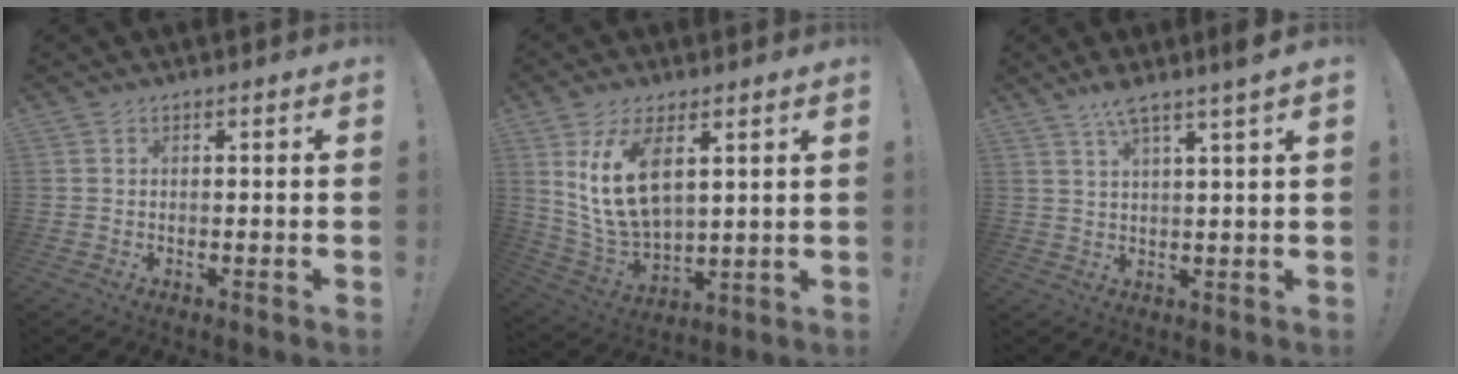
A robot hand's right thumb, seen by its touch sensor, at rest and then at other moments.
{"total": 13.7, "force": [6.2, 7.1, 10.0], "torque": [-0.205, -0.033, 0.114]}
{"total": 5.7, "force": [3.9, -0.5, 4.1], "torque": [-0.079, -0.015, 0.063]}